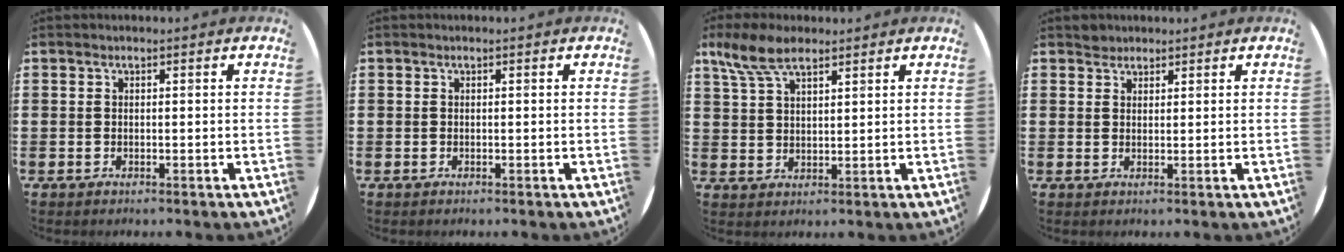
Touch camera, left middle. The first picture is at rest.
{"total": 0.0}
{"total": 6.5, "force": [4.8, 2.5, 3.7], "torque": [-0.083, -0.003, 0.089]}
{"total": 1.6, "force": [1.4, 0.6, -0.2], "torque": [0.008, -0.002, 0.028]}